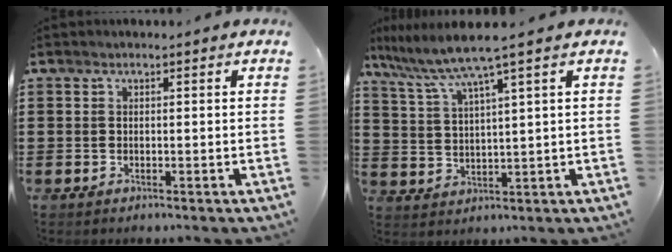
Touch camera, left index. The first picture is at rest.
{"total": 5.7, "force": [4.0, -0.6, 4.0], "torque": [-0.101, -0.025, 0.061]}